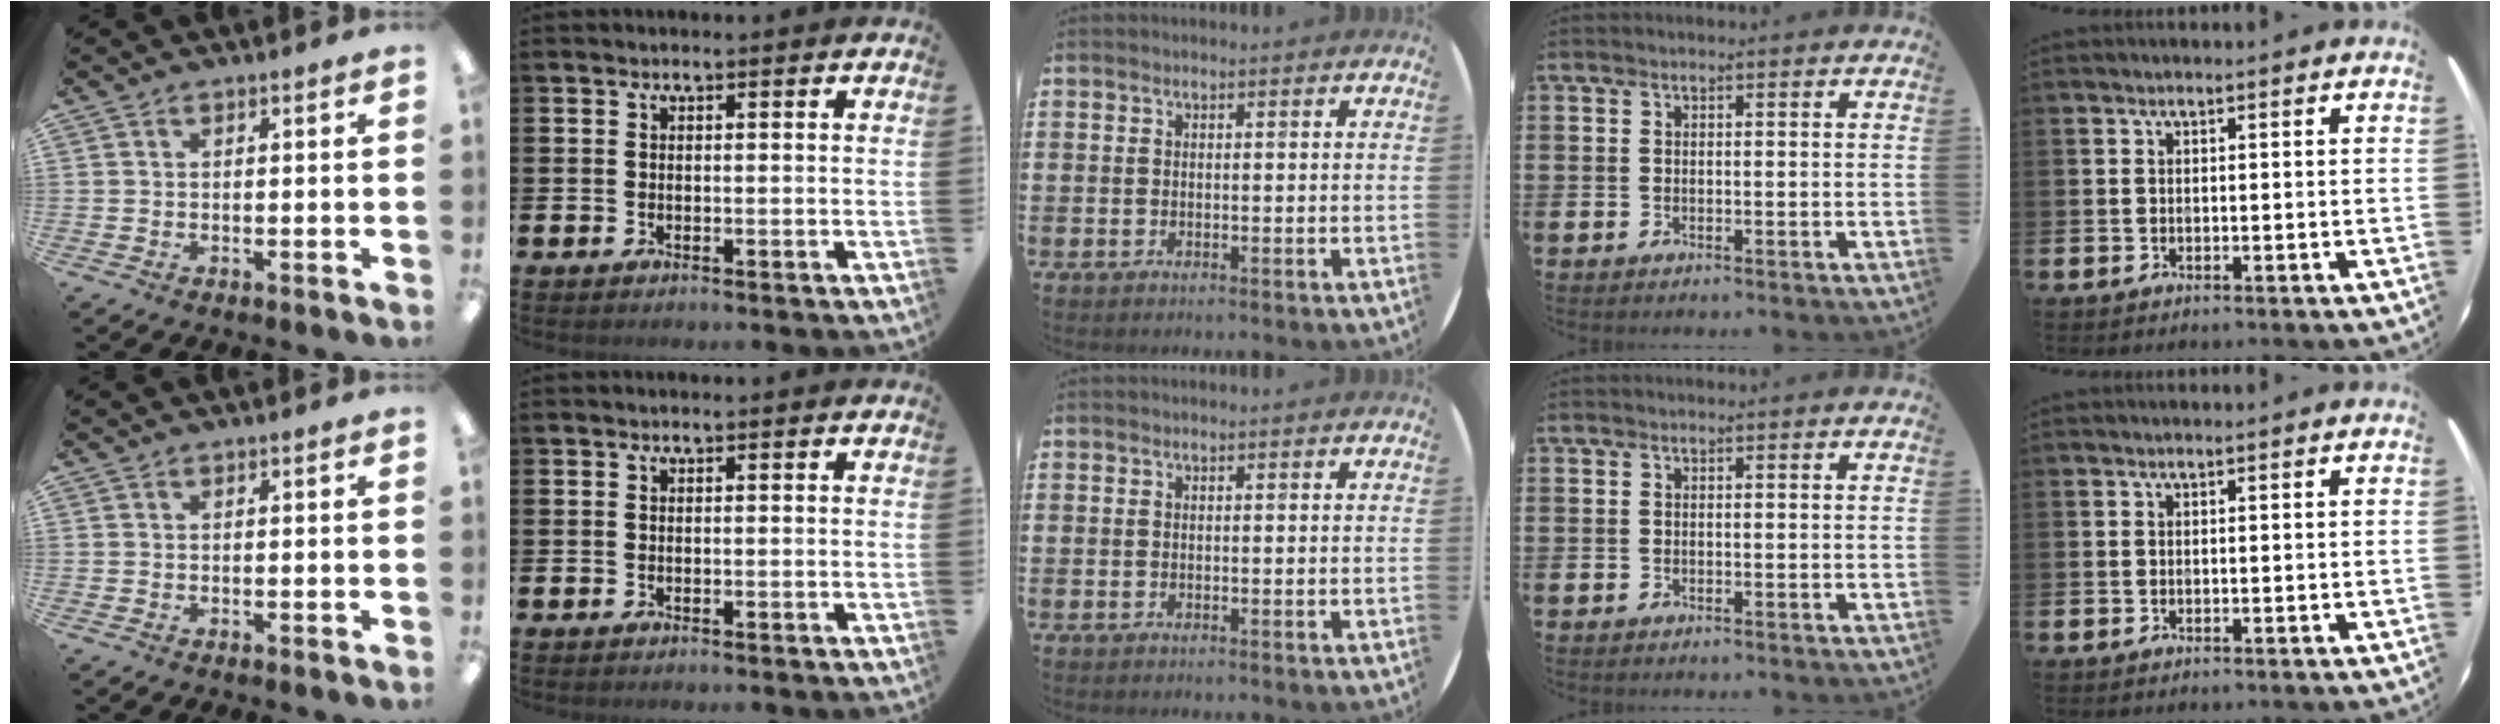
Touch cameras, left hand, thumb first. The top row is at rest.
{}